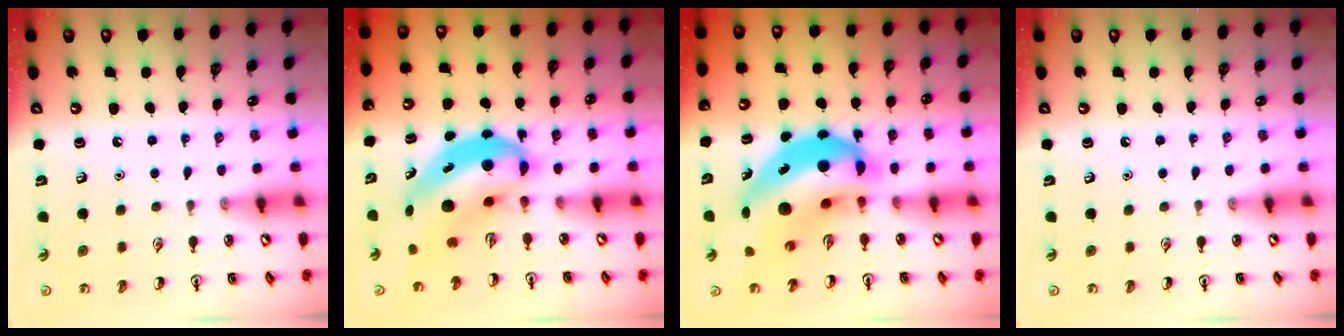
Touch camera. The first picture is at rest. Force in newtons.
{"total": 8.4, "press": 8.1, "slide": 2.2}
{"total": 14.2, "press": 13.6, "slide": 4.1}
{"total": 0.0}